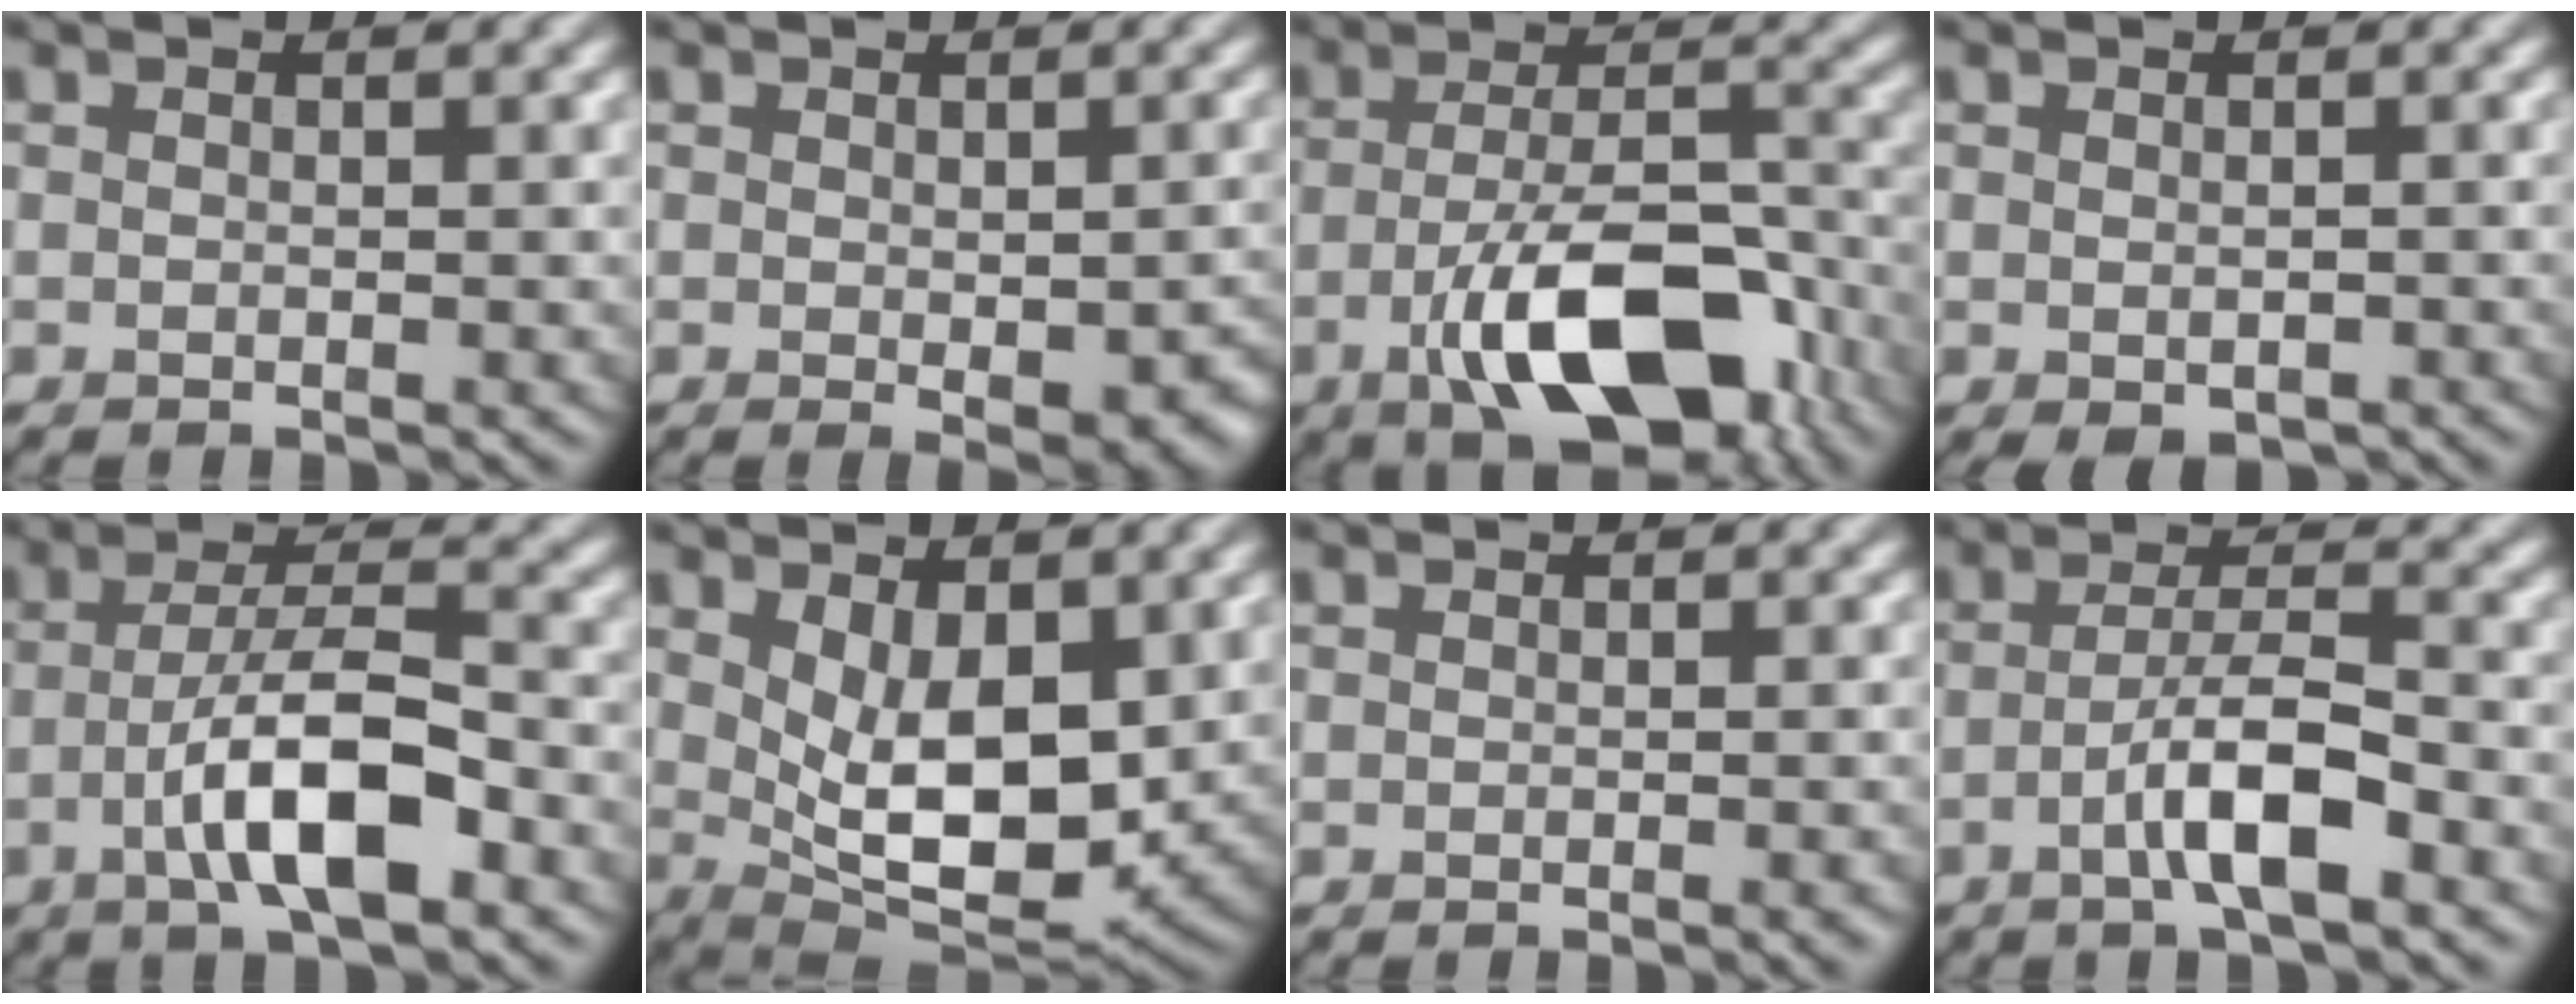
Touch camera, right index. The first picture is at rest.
{"total": 4.7, "force": [-1.0, 2.2, 4.0], "torque": [-0.049, -0.018, -0.003]}
{"total": 11.1, "force": [-5.1, 4.7, 8.7], "torque": [-0.152, -0.006, -0.082]}
{"total": 1.5, "force": [-0.7, 0.6, 1.2], "torque": [-0.022, -0.008, -0.008]}
{"total": 7.5, "force": [-2.6, 2.2, 6.7], "torque": [-0.116, 0.006, -0.047]}
{"total": 7.8, "force": [1.6, 3.7, 6.6], "torque": [-0.118, -0.012, 0.033]}
{"total": 0.8, "force": [-0.3, 0.1, 0.7], "torque": [-0.007, 0.000, -0.003]}
{"total": 5.2, "force": [-2.0, 1.1, 4.7], "torque": [-0.082, 0.009, -0.039]}